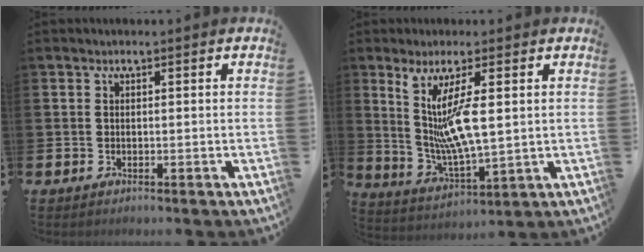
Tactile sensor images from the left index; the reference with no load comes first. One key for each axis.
{"total": 8.5, "fx": 3.5, "fy": 1.2, "fz": 7.7, "tx": -0.165, "ty": -0.015, "tz": 0.058}